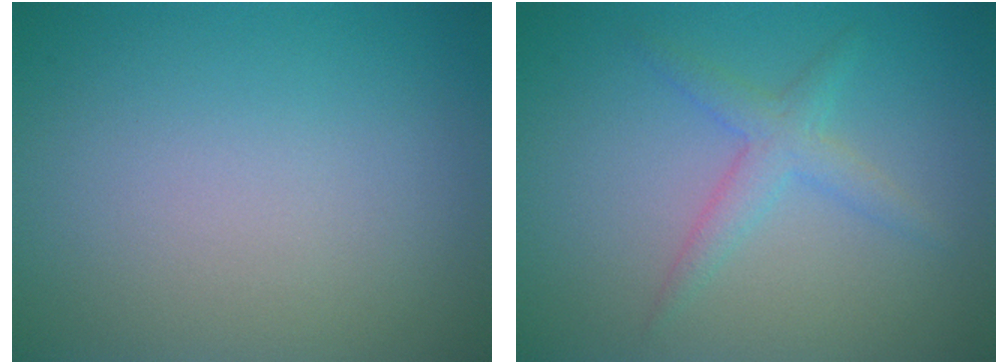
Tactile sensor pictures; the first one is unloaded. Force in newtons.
{"total": 2.2, "press": 2.2, "slide": 0.1}